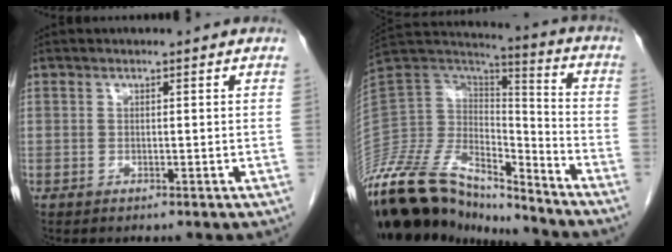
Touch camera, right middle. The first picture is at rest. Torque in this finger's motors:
{"motor_torque": [1.18, -0.96, 1.05, 0.21]}